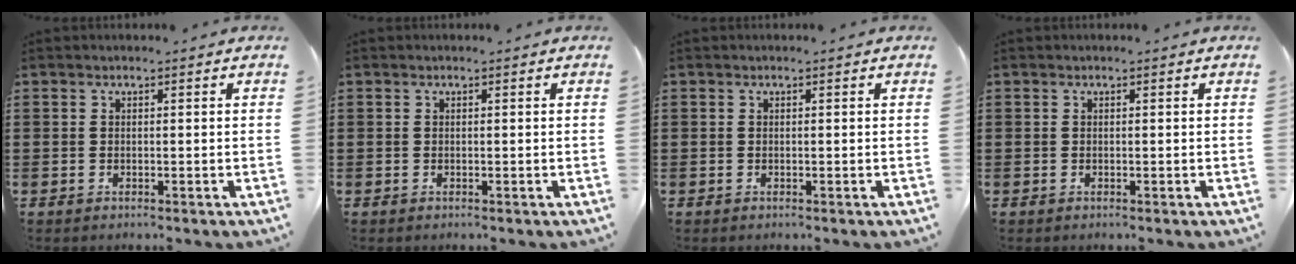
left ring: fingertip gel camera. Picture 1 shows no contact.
{"total": 0.0}
{"total": 0.0}
{"total": 0.0}